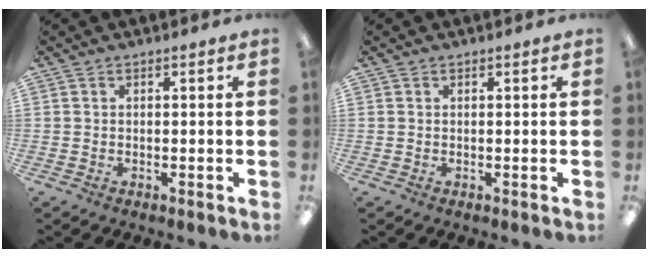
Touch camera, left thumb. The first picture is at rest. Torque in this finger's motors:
{"motor_torque": [0.00, 0.02, -0.14, -0.11, 0.00]}